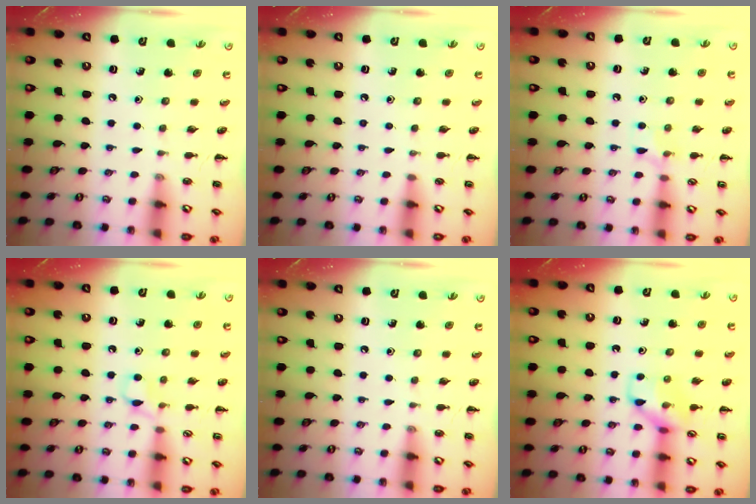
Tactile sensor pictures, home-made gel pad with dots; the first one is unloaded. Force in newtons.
{"total": 0.0}
{"total": 6.1, "press": 5.8, "slide": 1.9}
{"total": 4.0, "press": 3.7, "slide": 1.6}
{"total": 0.0}
{"total": 11.9, "press": 11.8, "slide": 1.4}